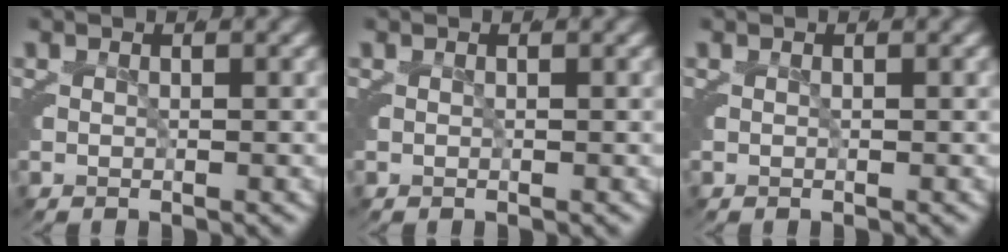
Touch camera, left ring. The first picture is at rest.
{"total": 0.0}
{"total": 0.0}